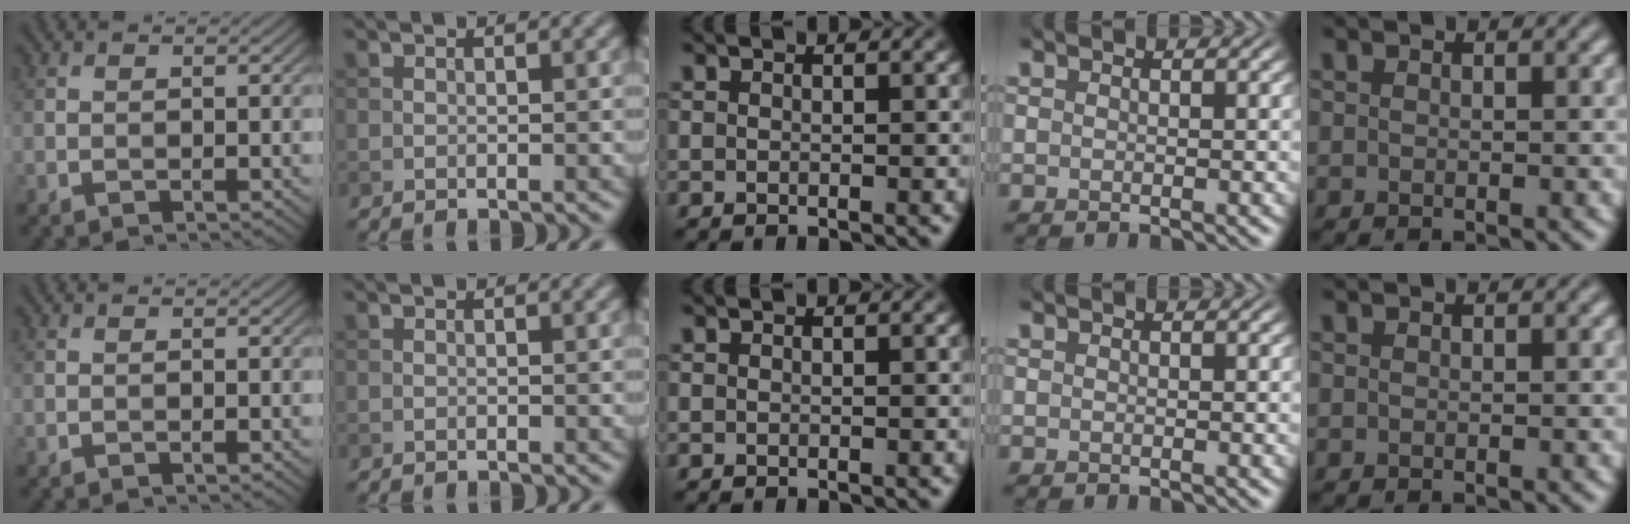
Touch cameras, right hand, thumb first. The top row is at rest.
{}